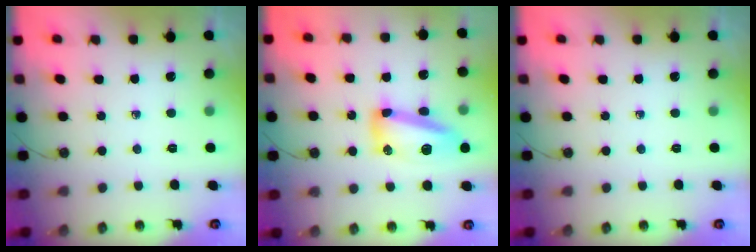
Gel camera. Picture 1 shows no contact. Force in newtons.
{"total": 13.3, "press": 13.3, "slide": 1.0}
{"total": 0.0}